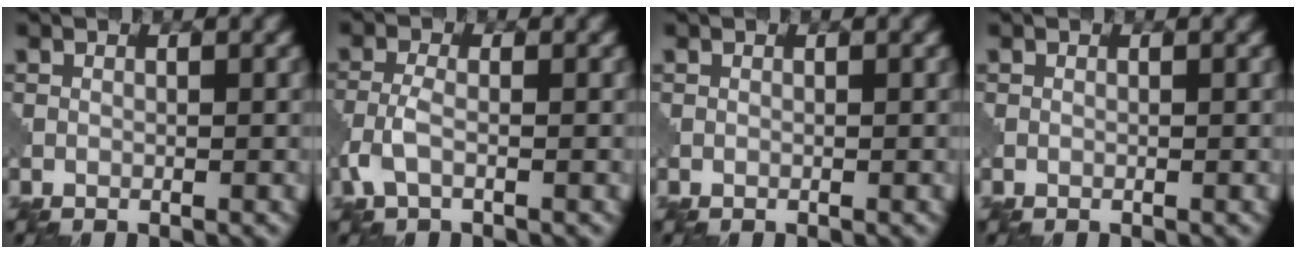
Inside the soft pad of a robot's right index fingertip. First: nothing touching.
{"total": 2.7, "force": [-1.0, 1.1, 2.2], "torque": [-0.059, 0.002, -0.029]}
{"total": 0.0}
{"total": 0.0}